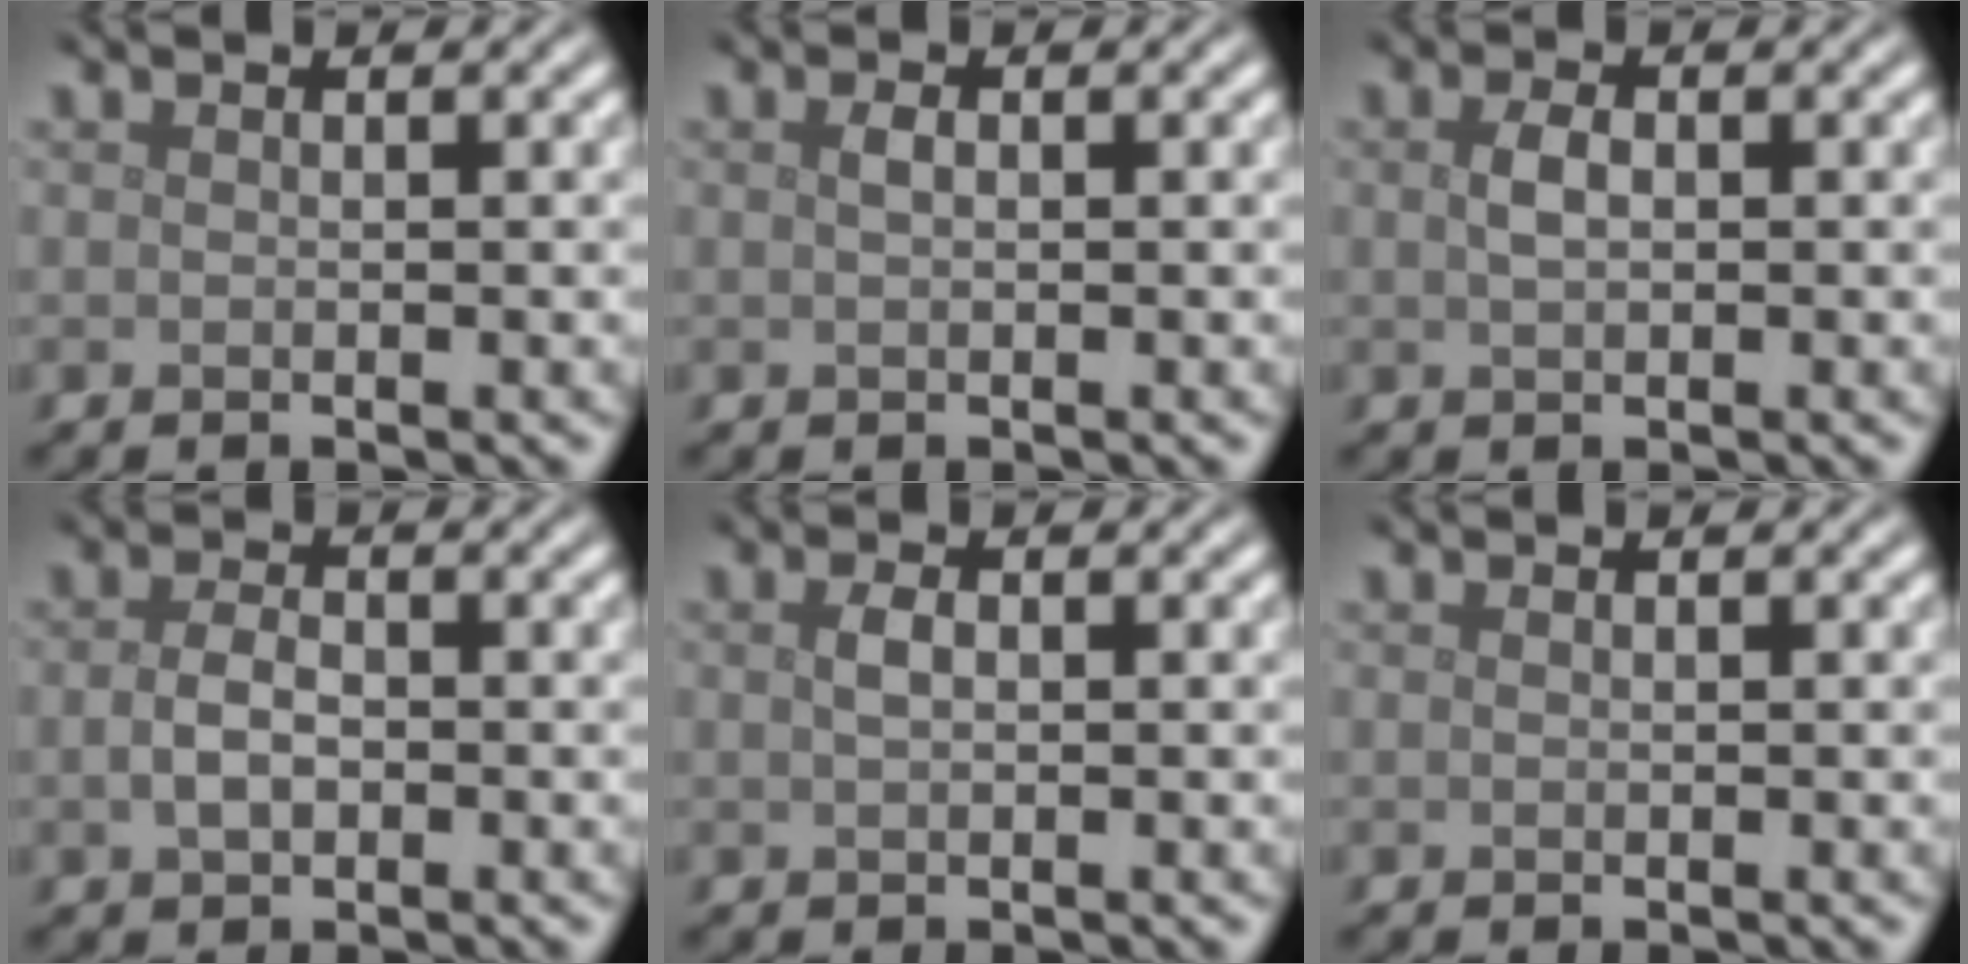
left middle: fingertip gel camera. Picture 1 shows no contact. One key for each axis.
{"total": 0.7, "fx": 0.2, "fy": 0.3, "fz": 0.6, "tx": -0.014, "ty": 0.002, "tz": 0.003}
{"total": 1.5, "fx": 0.2, "fy": 0.8, "fz": 1.2, "tx": -0.029, "ty": 0.001, "tz": 0.004}
{"total": 2.2, "fx": -0.4, "fy": 1.3, "fz": 1.7, "tx": -0.037, "ty": 0.000, "tz": -0.008}
{"total": 1.1, "fx": 0.2, "fy": 0.6, "fz": 0.9, "tx": -0.021, "ty": 0.002, "tz": 0.003}
{"total": 0.0}